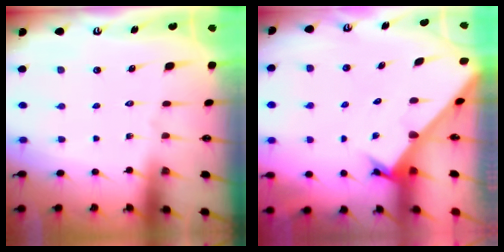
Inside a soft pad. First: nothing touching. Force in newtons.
{"total": 2.3, "press": 2.3, "slide": 0.2}